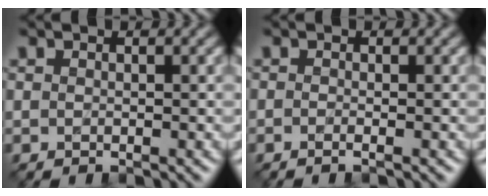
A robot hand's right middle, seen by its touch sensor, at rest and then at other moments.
{"total": 1.0, "force": [-0.4, 0.3, 0.9], "torque": [-0.011, -0.009, -0.012]}